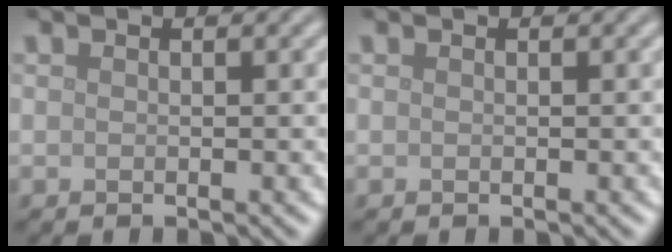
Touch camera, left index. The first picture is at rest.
{"total": 0.0}